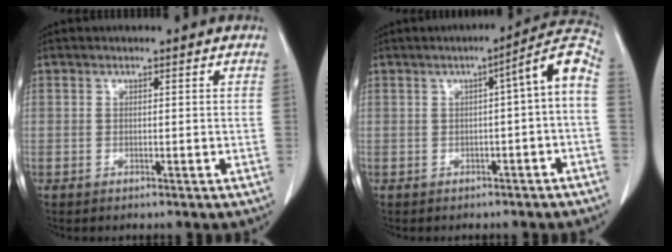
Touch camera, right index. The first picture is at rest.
{"total": 7.0, "force": [-0.8, 0.5, 6.9], "torque": [-0.082, 0.022, -0.017]}